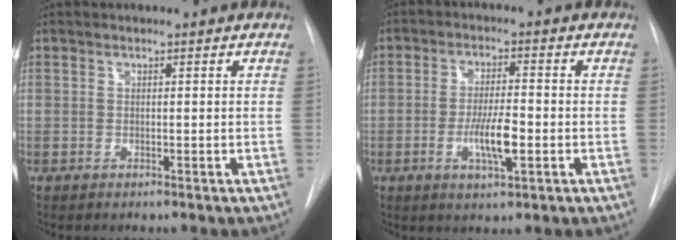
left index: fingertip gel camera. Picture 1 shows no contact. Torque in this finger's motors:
{"motor_torque": [1.06, 0.12, 0.32, 0.10]}